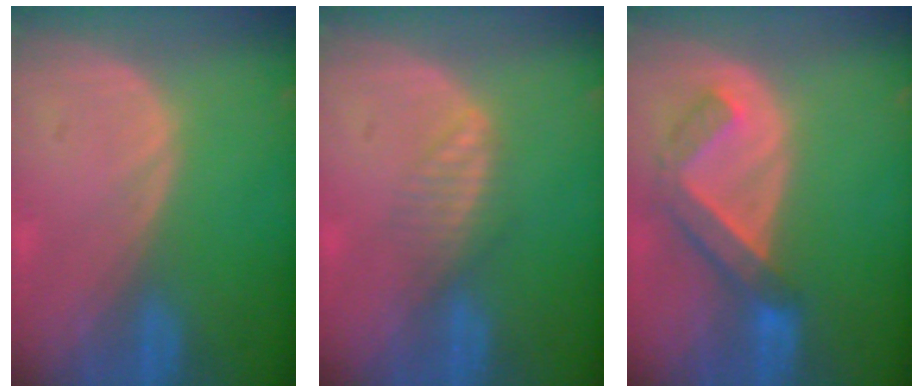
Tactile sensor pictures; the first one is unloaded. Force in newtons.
{"total": 2.7, "press": 2.7, "slide": 0.2}
{"total": 5.6, "press": 5.6, "slide": 0.3}